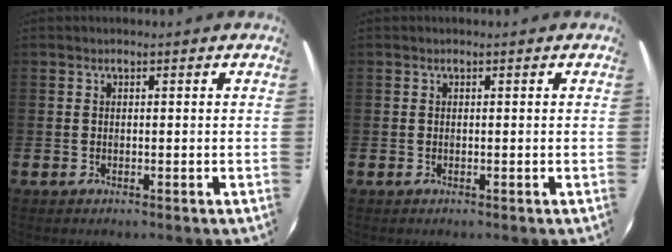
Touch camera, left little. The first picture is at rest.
{"total": 0.0}